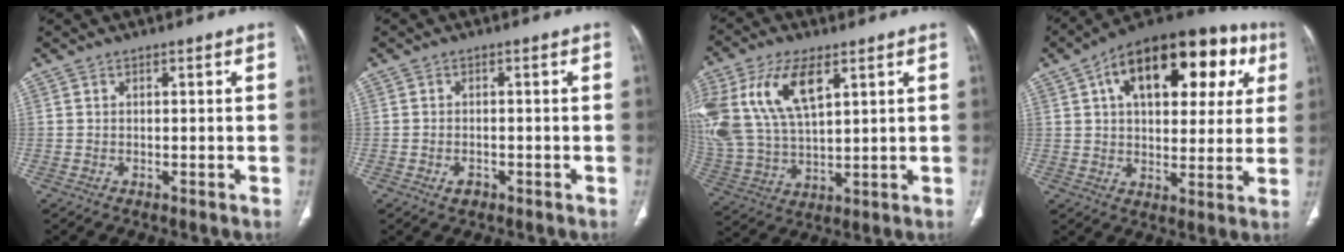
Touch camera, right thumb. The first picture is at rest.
{"total": 1.9, "force": [-1.0, 1.2, 1.0], "torque": [-0.016, 0.005, -0.013]}
{"total": 20.1, "force": [8.1, 10.3, 15.2], "torque": [-0.343, -0.008, 0.159]}
{"total": 25.2, "force": [9.2, 13.3, 19.4], "torque": [-0.243, 0.028, 0.134]}